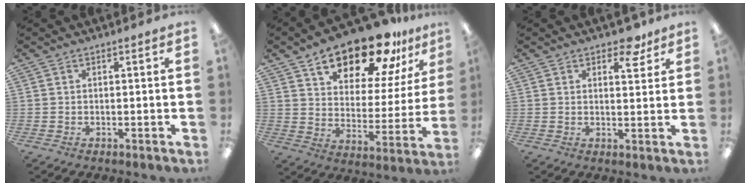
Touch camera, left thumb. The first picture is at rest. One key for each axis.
{"total": 19.4, "fx": 14.6, "fy": 8.3, "fz": 9.8, "tx": -0.154, "ty": -0.093, "tz": 0.247}
{"total": 6.1, "fx": 4.3, "fy": 2.9, "fz": 3.3, "tx": -0.027, "ty": -0.020, "tz": 0.069}